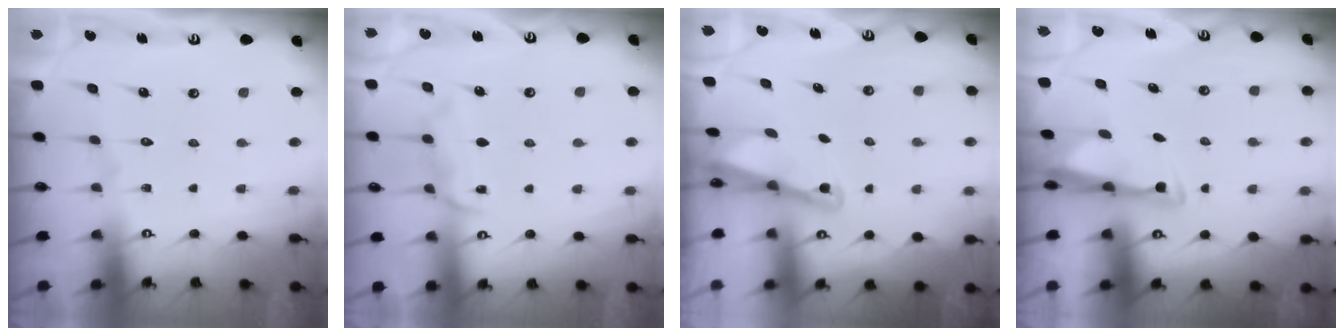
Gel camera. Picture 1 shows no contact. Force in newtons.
{"total": 8.8, "press": 8.7, "slide": 1.0}
{"total": 2.2, "press": 2.2, "slide": 0.3}
{"total": 3.2, "press": 3.1, "slide": 0.9}